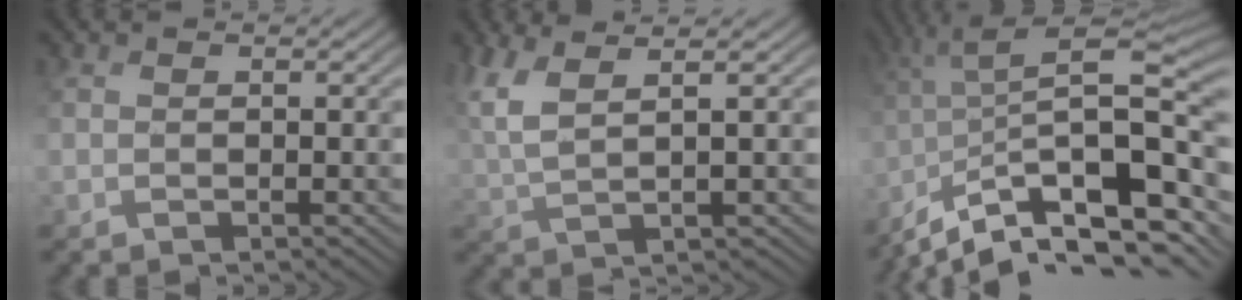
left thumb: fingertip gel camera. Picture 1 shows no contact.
{"total": 6.7, "force": [3.2, 1.7, 5.7], "torque": [-0.127, 0.017, 0.065]}
{"total": 17.2, "force": [-10.1, 4.6, 13.2], "torque": [-0.206, 0.027, -0.158]}